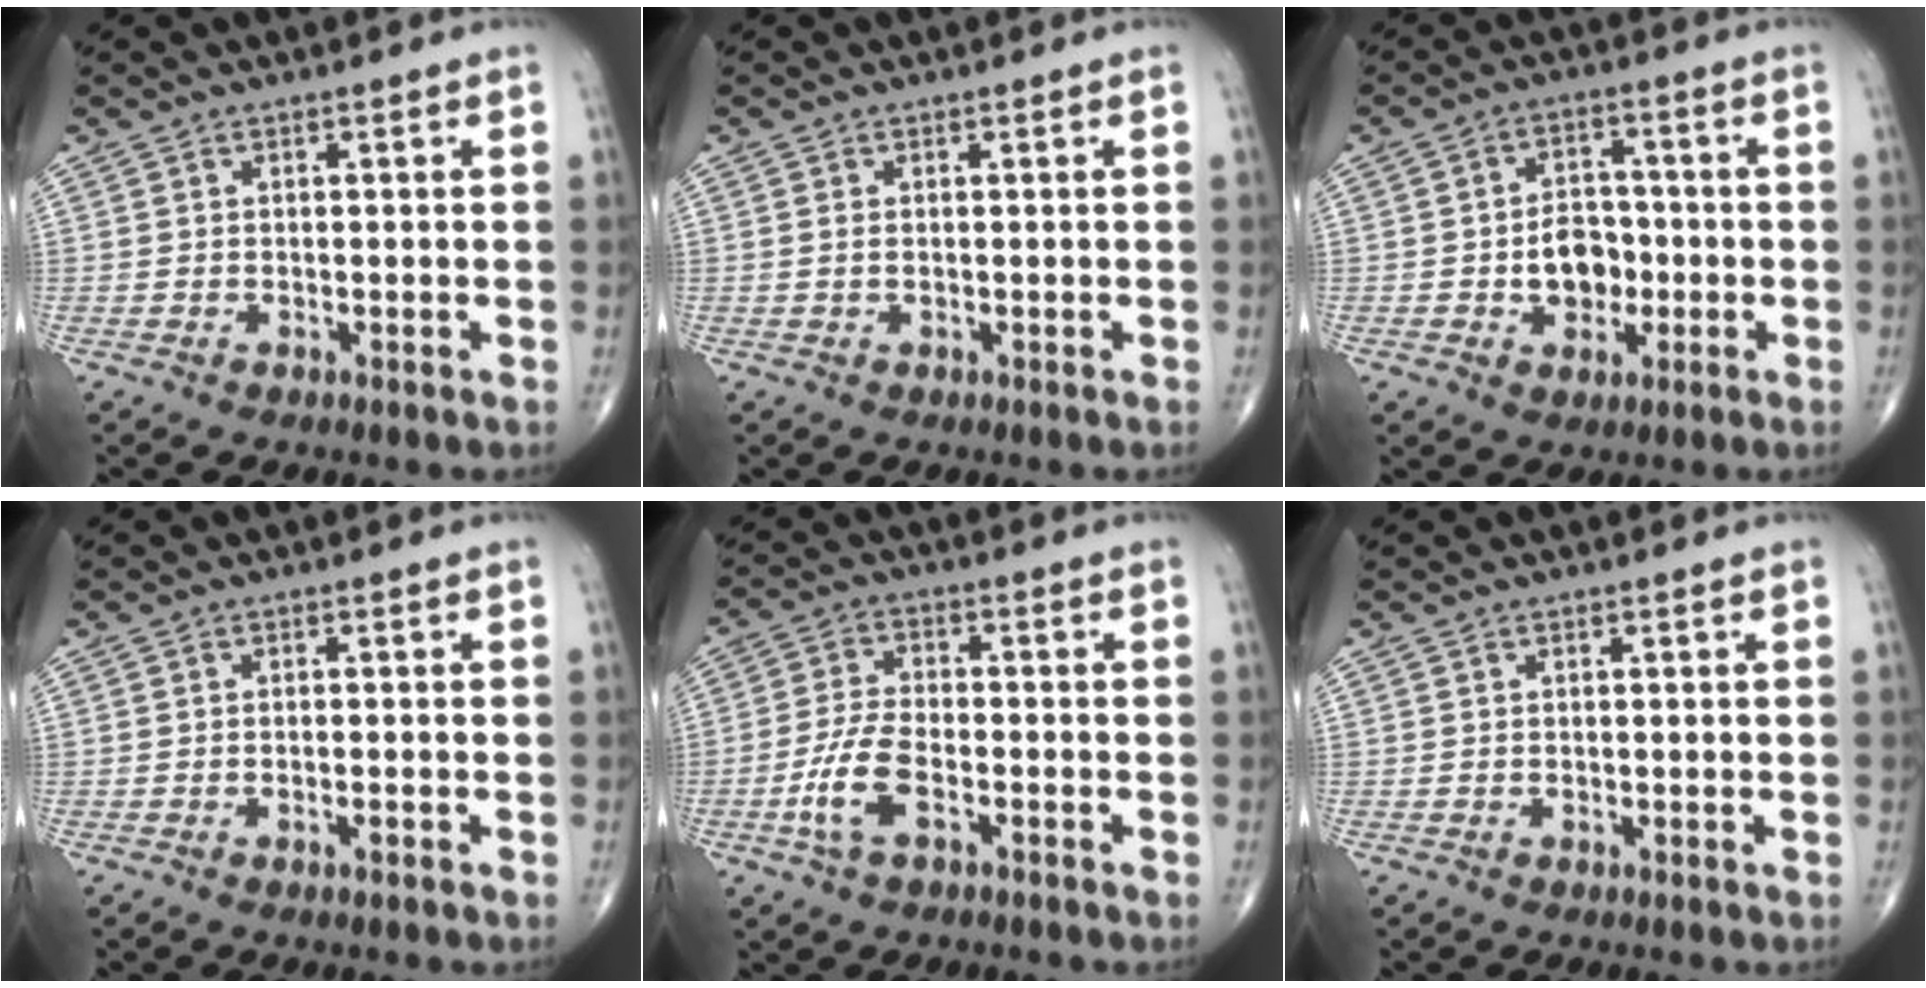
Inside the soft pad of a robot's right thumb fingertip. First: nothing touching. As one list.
[{"total": 0.7, "force": [0.0, 0.3, 0.6], "torque": [-0.014, 0.001, 0.002]}, {"total": 7.7, "force": [-1.5, 5.8, 5.0], "torque": [-0.043, 0.018, -0.024]}, {"total": 0.8, "force": [-0.5, 0.1, 0.6], "torque": [-0.011, 0.005, -0.008]}, {"total": 7.4, "force": [-3.0, 3.3, 5.9], "torque": [-0.129, 0.019, -0.062]}, {"total": 0.0}]